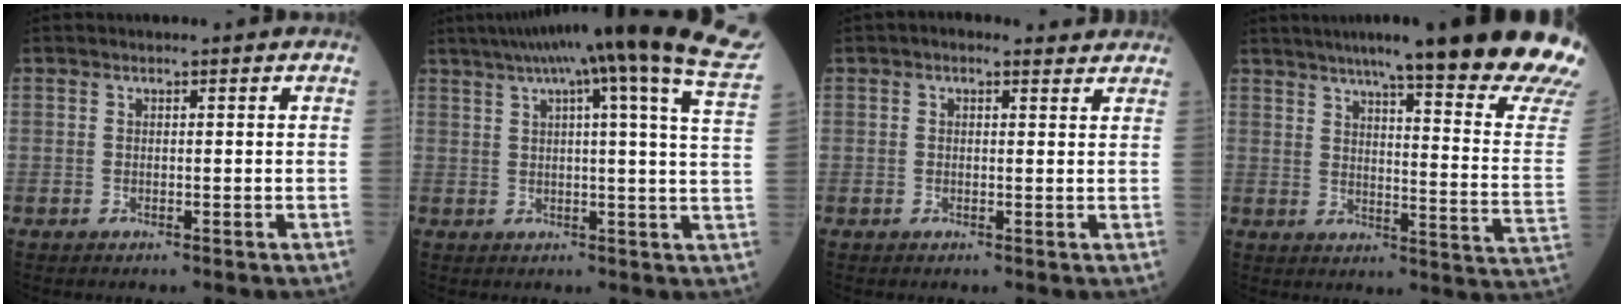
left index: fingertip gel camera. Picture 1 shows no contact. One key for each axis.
{"total": 23.7, "fx": 18.2, "fy": -0.8, "fz": 15.1, "tx": -0.226, "ty": -0.020, "tz": 0.216}
{"total": 2.4, "fx": 1.8, "fy": 1.2, "fz": 1.2, "tx": -0.019, "ty": 0.016, "tz": 0.019}
{"total": 27.5, "fx": 22.4, "fy": 0.5, "fz": 15.9, "tx": -0.178, "ty": -0.080, "tz": 0.270}